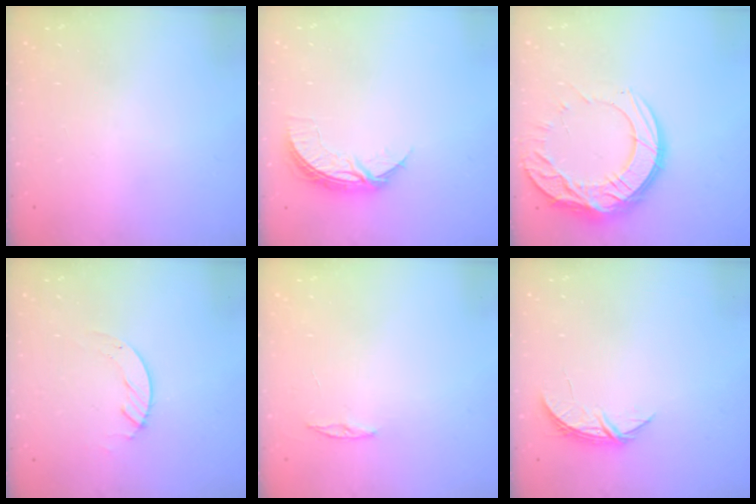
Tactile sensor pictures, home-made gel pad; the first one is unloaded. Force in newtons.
{"total": 6.7, "press": 6.7, "slide": 0.2}
{"total": 17.2, "press": 17.2, "slide": 1.0}
{"total": 2.4, "press": 2.4, "slide": 0.2}
{"total": 3.0, "press": 2.9, "slide": 0.3}
{"total": 5.1, "press": 5.1, "slide": 0.6}